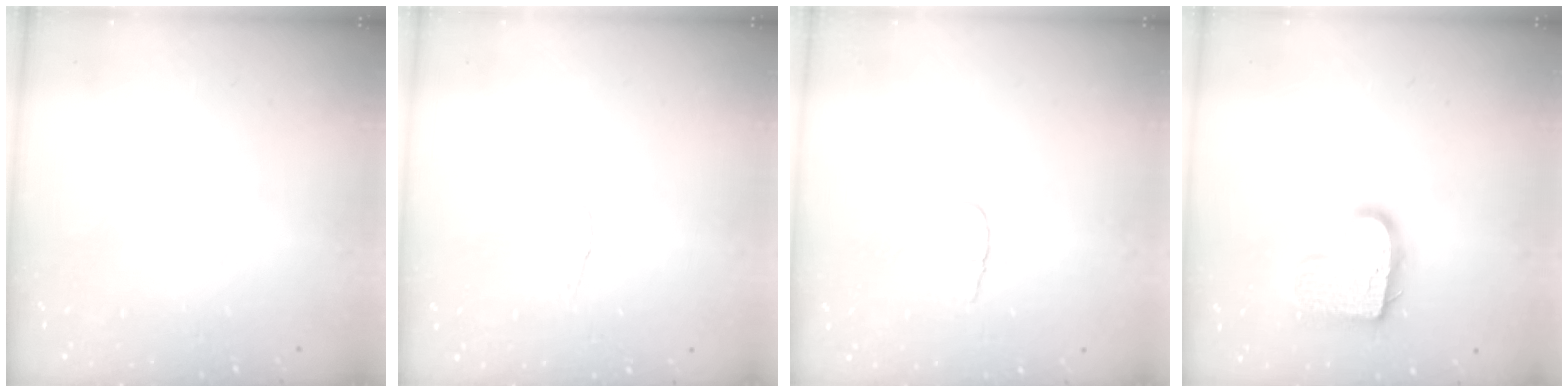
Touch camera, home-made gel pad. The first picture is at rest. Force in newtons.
{"total": 3.4, "press": 3.4, "slide": 0.4}
{"total": 4.8, "press": 4.8, "slide": 0.4}
{"total": 14.2, "press": 14.2, "slide": 0.8}